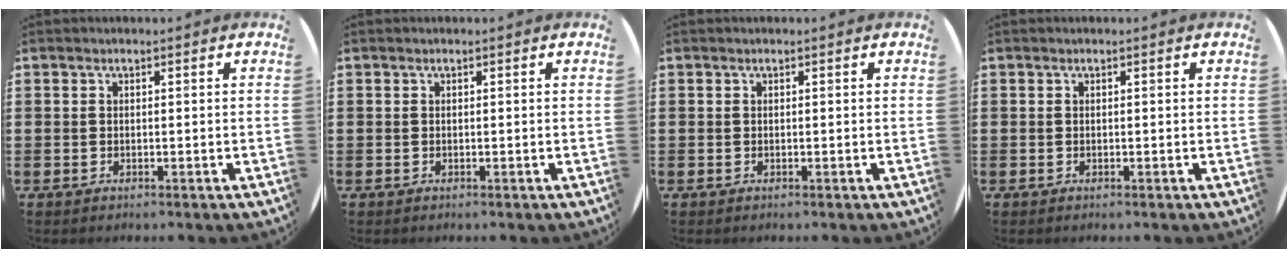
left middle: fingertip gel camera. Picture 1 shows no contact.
{"total": 0.0}
{"total": 0.0}
{"total": 0.0}